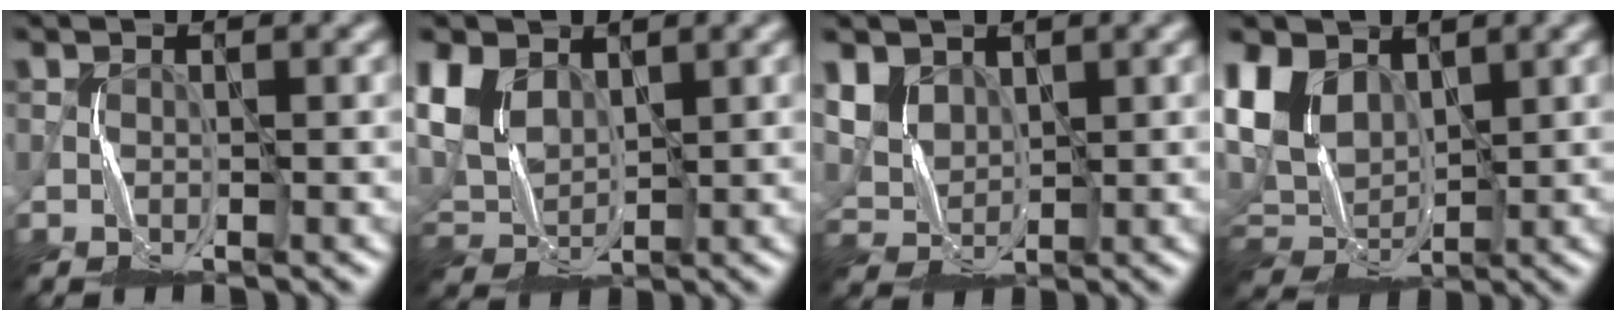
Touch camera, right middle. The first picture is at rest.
{"total": 5.1, "force": [2.5, 3.2, 3.0], "torque": [-0.080, -0.001, 0.048]}
{"total": 4.8, "force": [2.9, 3.0, 2.3], "torque": [-0.072, -0.003, 0.069]}
{"total": 6.3, "force": [2.1, 4.5, 3.9], "torque": [-0.101, -0.003, 0.037]}